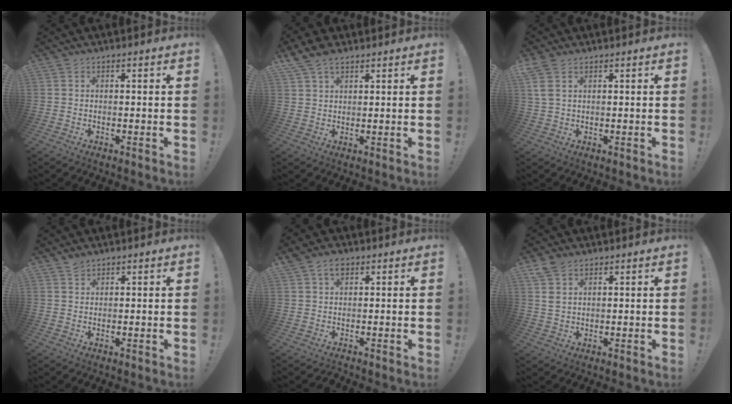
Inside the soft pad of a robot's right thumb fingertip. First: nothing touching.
{"total": 5.9, "force": [4.2, 2.8, 3.1], "torque": [-0.049, -0.016, 0.080]}
{"total": 3.8, "force": [1.8, 1.6, 3.0], "torque": [-0.067, 0.005, 0.037]}
{"total": 1.7, "force": [1.6, 0.6, 0.2], "torque": [0.005, -0.006, 0.029]}
{"total": 4.0, "force": [1.7, 2.7, 2.3], "torque": [-0.033, -0.003, 0.032]}
{"total": 4.4, "force": [2.9, 2.3, 2.4], "torque": [-0.043, -0.008, 0.055]}